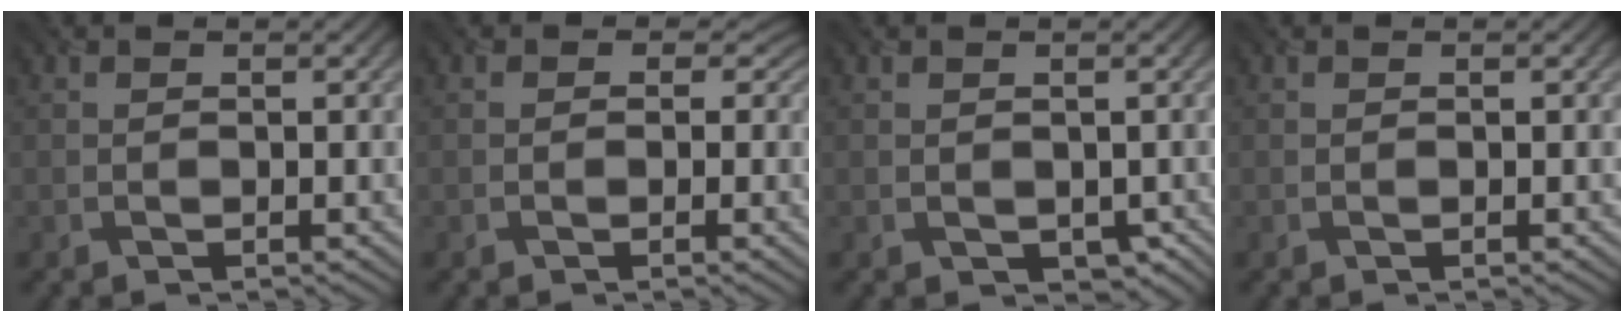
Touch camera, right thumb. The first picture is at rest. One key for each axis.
{"total": 2.4, "fx": 0.2, "fy": 2.1, "fz": 1.2, "tx": -0.013, "ty": 0.002, "tz": 0.002}
{"total": 1.8, "fx": -0.7, "fy": 1.5, "fz": 0.7, "tx": -0.021, "ty": -0.012, "tz": -0.012}
{"total": 0.0}